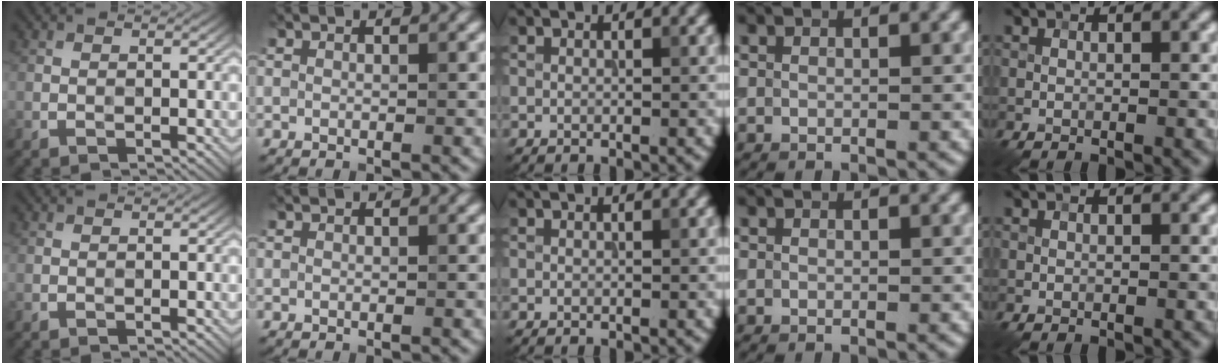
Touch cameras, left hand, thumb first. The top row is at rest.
{}